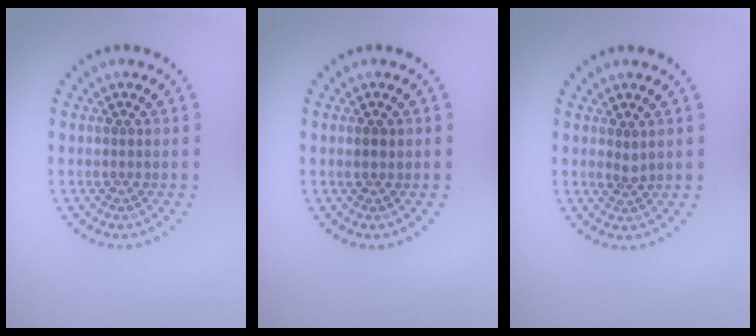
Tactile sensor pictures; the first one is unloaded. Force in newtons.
{"total": 0.9, "press": 0.8, "slide": 0.3}
{"total": 0.9, "press": 0.6, "slide": 0.7}